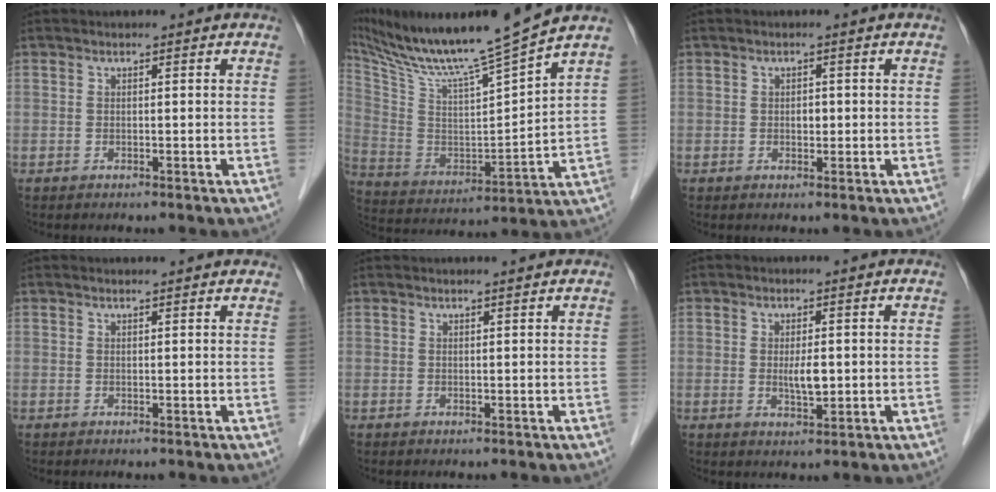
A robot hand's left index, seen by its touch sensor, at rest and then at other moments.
{"total": 17.9, "force": [15.3, -1.5, 9.3], "torque": [-0.170, -0.020, 0.270]}
{"total": 1.2, "force": [0.0, 0.8, 0.9], "torque": [-0.014, 0.002, 0.000]}
{"total": 4.1, "force": [4.0, 0.4, 1.1], "torque": [-0.016, 0.019, 0.039]}
{"total": 1.8, "force": [1.7, -0.2, 0.6], "torque": [-0.008, 0.008, 0.026]}
{"total": 2.9, "force": [0.2, 0.8, 2.7], "torque": [-0.050, -0.005, 0.004]}